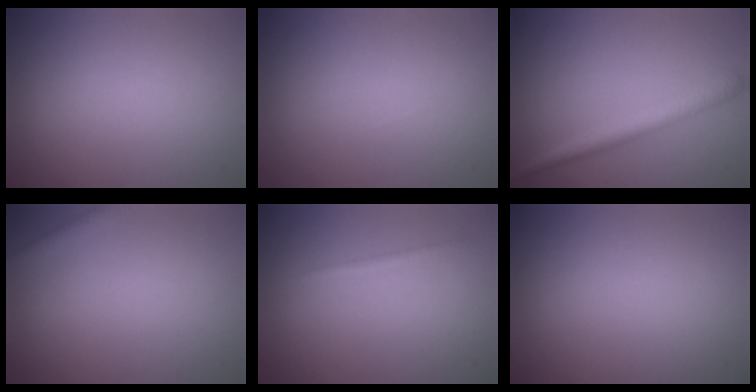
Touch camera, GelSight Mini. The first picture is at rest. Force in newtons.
{"total": 0.0}
{"total": 2.6, "press": 2.6, "slide": 0.2}
{"total": 1.4, "press": 1.4, "slide": 0.1}
{"total": 0.6, "press": 0.6, "slide": 0.1}
{"total": 0.0}